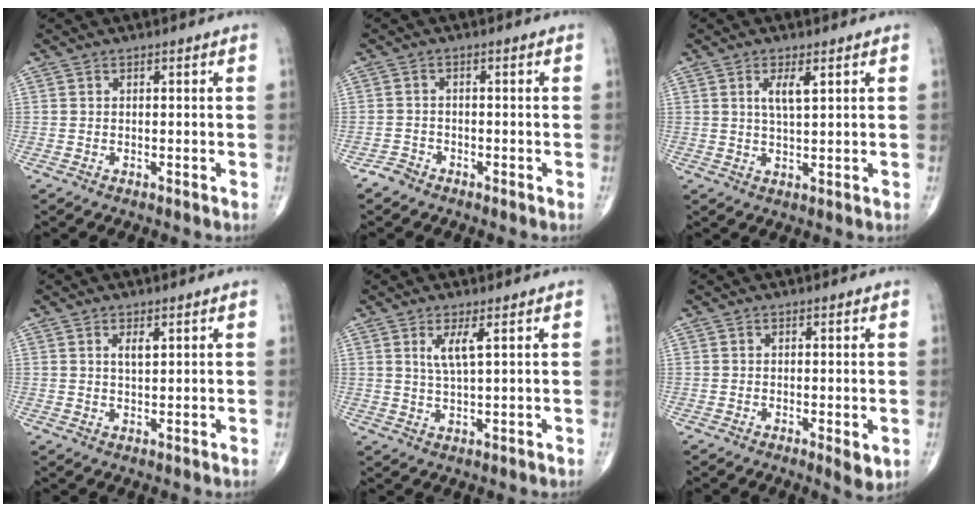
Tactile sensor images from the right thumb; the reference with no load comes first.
{"total": 1.9, "force": [-1.6, 1.0, -0.1], "torque": [-0.001, 0.004, -0.033]}
{"total": 3.9, "force": [1.6, 1.1, 3.4], "torque": [-0.063, -0.010, 0.030]}
{"total": 2.2, "force": [1.1, 0.8, 1.7], "torque": [-0.028, -0.007, 0.021]}
{"total": 3.9, "force": [1.7, 0.5, 3.5], "torque": [-0.075, -0.016, 0.036]}
{"total": 2.6, "force": [-0.4, 0.8, 2.4], "torque": [-0.037, -0.010, -0.008]}